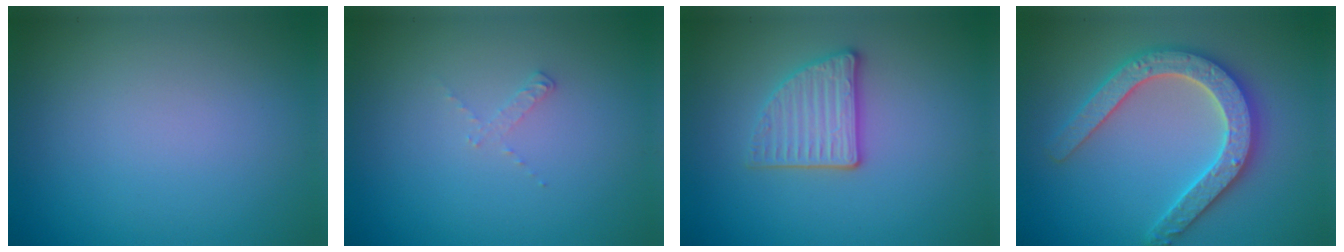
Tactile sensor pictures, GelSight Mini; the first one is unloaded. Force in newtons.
{"total": 0.8, "press": 0.8, "slide": 0.1}
{"total": 3.1, "press": 2.9, "slide": 1.3}
{"total": 4.7, "press": 4.6, "slide": 1.0}